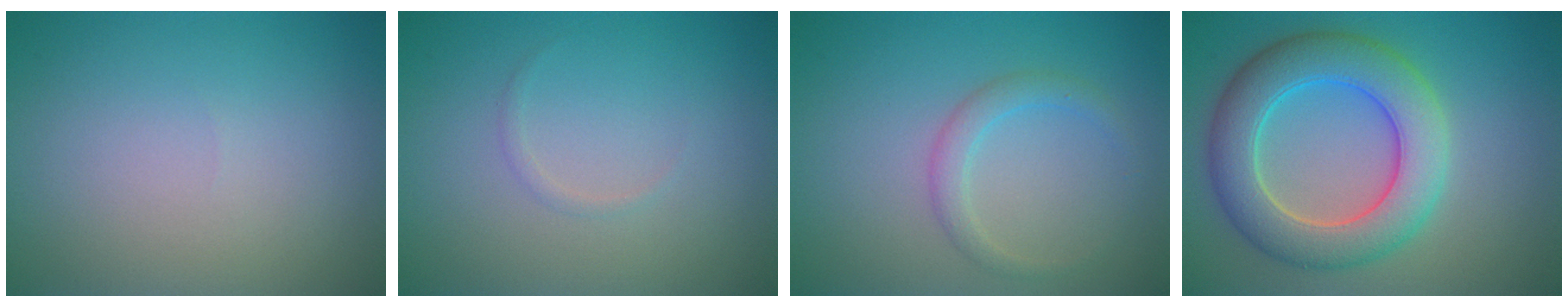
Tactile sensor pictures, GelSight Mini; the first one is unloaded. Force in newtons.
{"total": 0.5, "press": 0.5, "slide": 0.0}
{"total": 1.9, "press": 1.9, "slide": 0.2}
{"total": 7.9, "press": 7.8, "slide": 0.6}